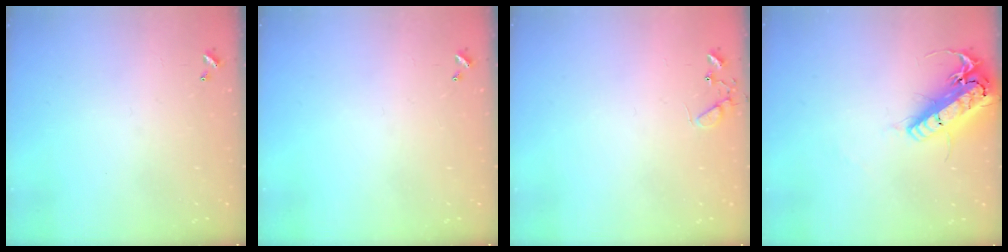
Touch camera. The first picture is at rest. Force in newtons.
{"total": 0.0}
{"total": 6.1, "press": 6.1, "slide": 0.5}
{"total": 20.0, "press": 19.6, "slide": 4.1}